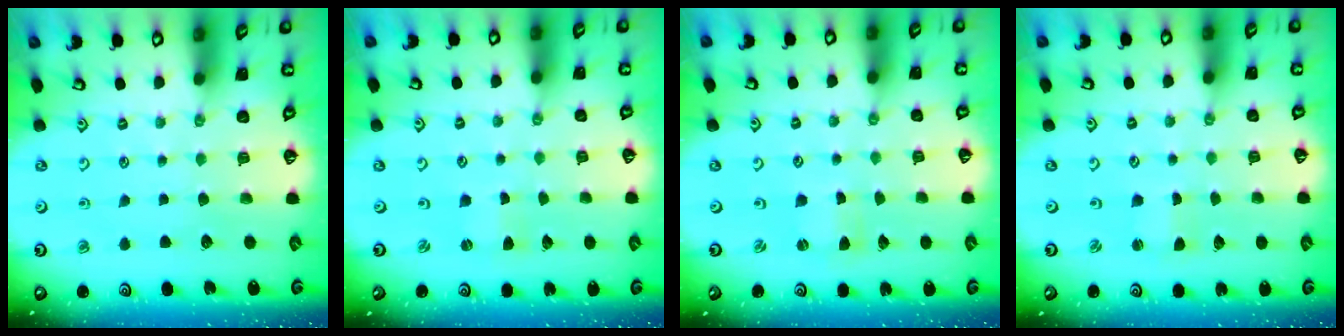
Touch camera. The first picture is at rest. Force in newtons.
{"total": 1.2, "press": 1.2, "slide": 0.4}
{"total": 0.0}
{"total": 1.2, "press": 1.2, "slide": 0.0}